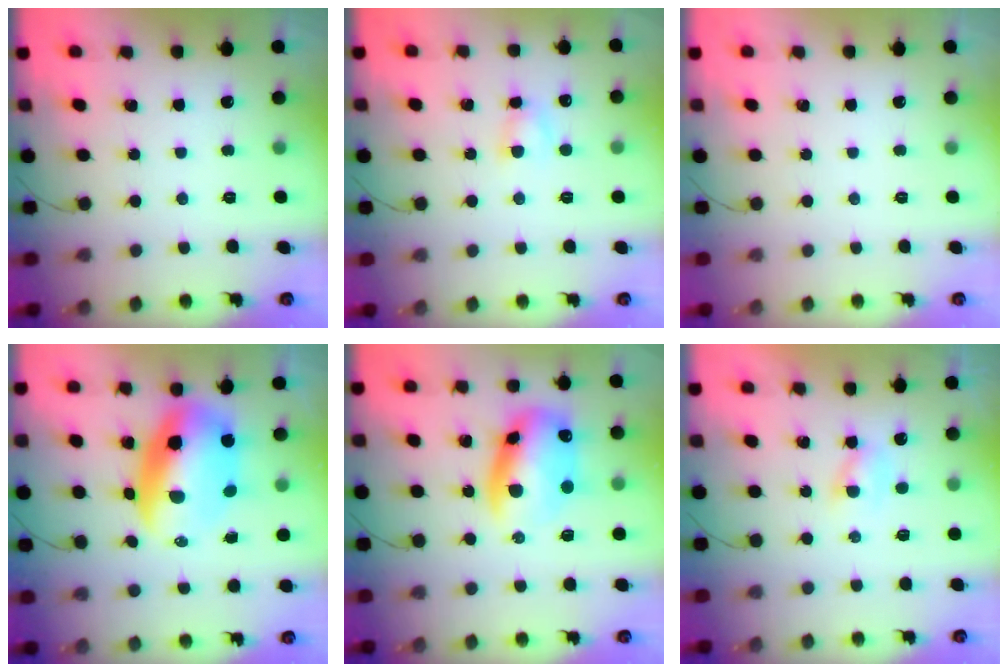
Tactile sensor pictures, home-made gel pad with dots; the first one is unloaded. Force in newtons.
{"total": 3.6, "press": 3.4, "slide": 1.2}
{"total": 0.0}
{"total": 13.3, "press": 12.9, "slide": 3.1}
{"total": 13.3, "press": 13.0, "slide": 2.9}
{"total": 2.0, "press": 1.8, "slide": 0.9}